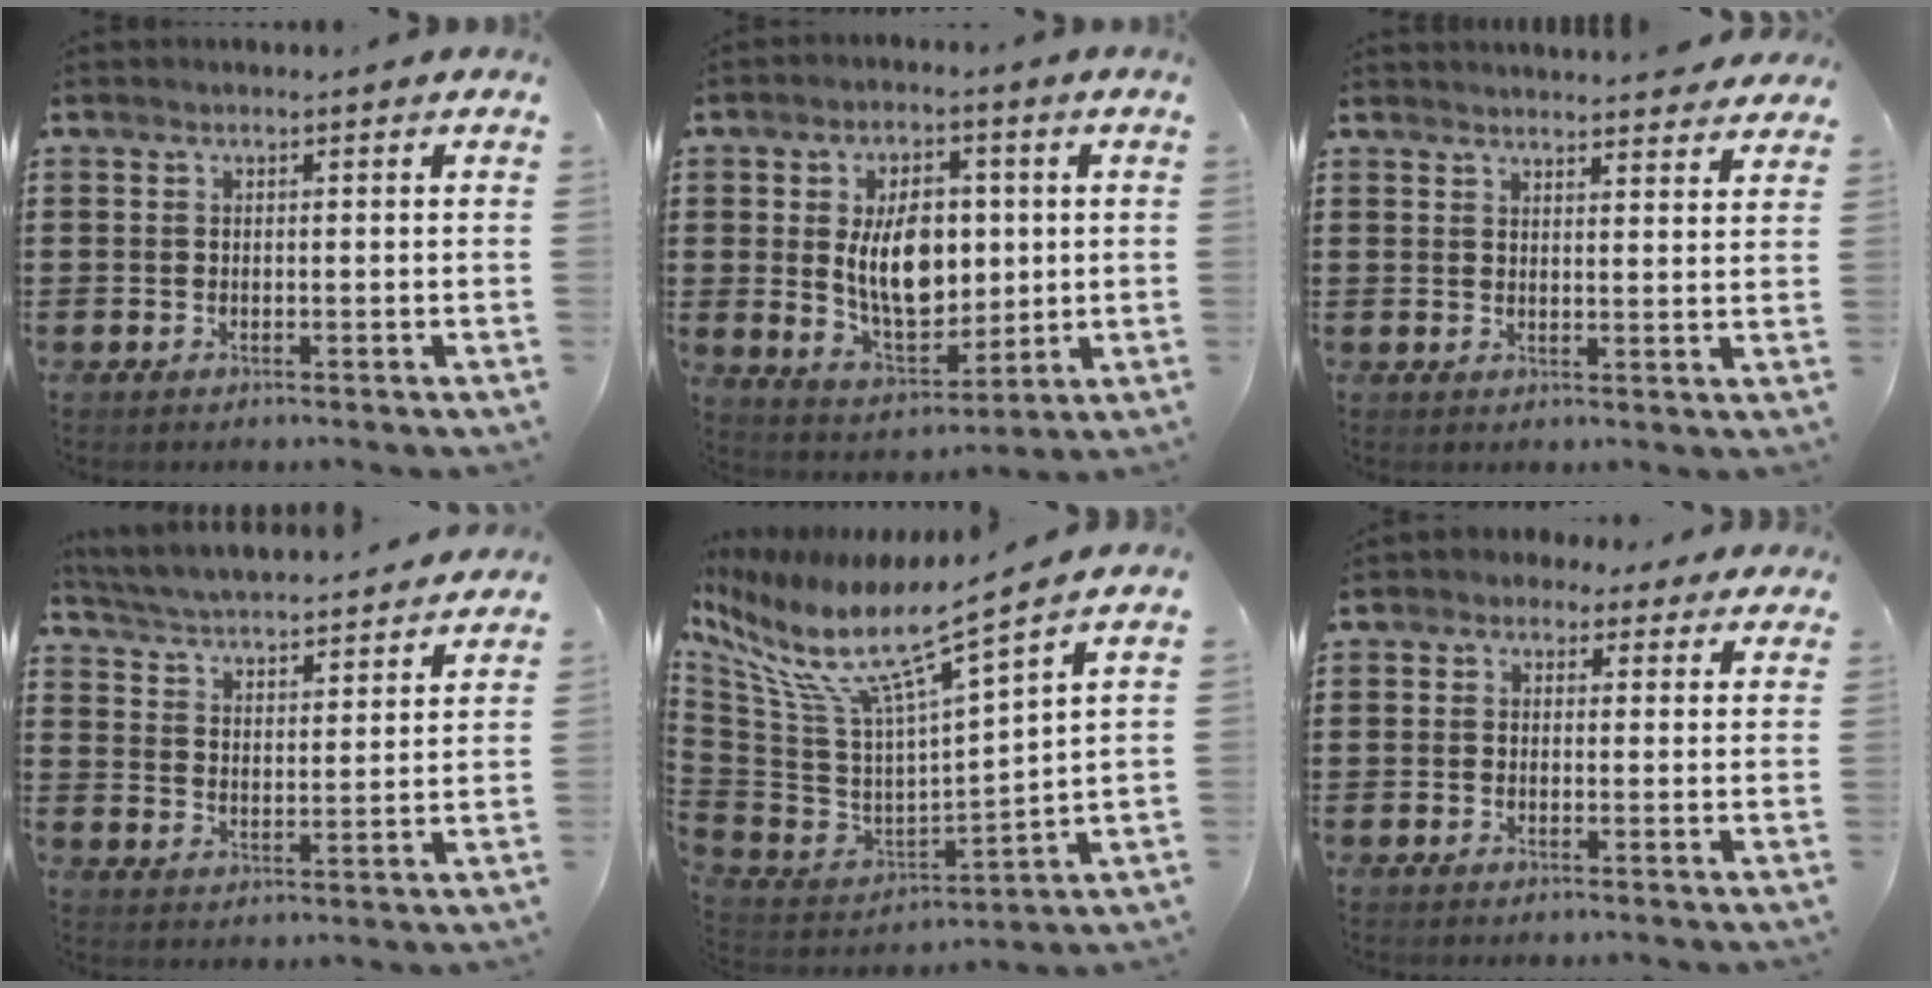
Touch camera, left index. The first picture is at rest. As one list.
[{"total": 9.8, "force": [1.1, 6.3, 7.4], "torque": [-0.138, 0.006, 0.018]}, {"total": 3.2, "force": [3.2, -0.3, 0.3], "torque": [-0.007, -0.020, 0.057]}, {"total": 4.0, "force": [3.9, -0.4, 0.7], "torque": [-0.036, -0.037, 0.060]}, {"total": 10.6, "force": [6.8, 1.2, 8.0], "torque": [-0.184, -0.059, 0.107]}, {"total": 1.8, "force": [1.0, 1.4, 0.6], "torque": [-0.011, 0.006, 0.015]}]